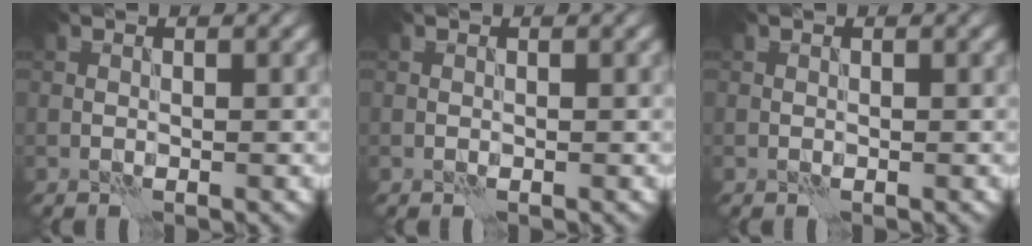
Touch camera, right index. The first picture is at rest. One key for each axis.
{"total": 0.0}
{"total": 0.0}